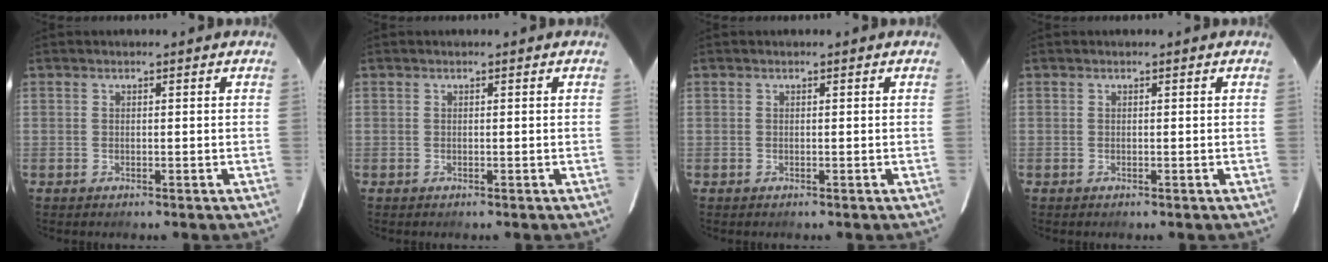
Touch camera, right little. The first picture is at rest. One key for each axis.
{"total": 0.0}
{"total": 0.0}
{"total": 0.0}